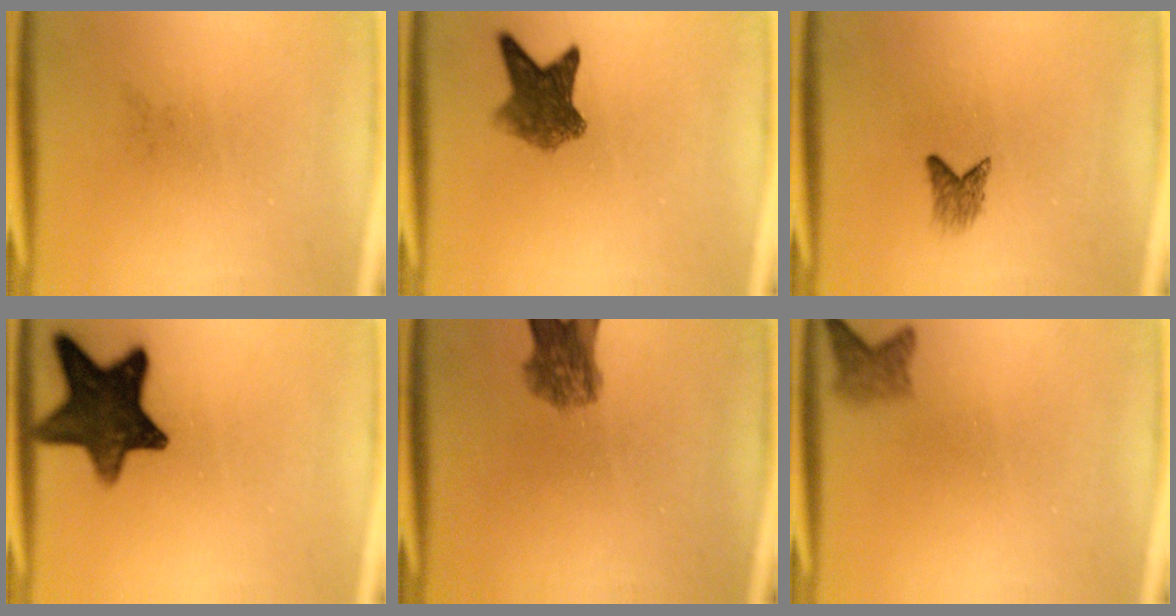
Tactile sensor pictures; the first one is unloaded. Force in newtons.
{"total": 6.3}
{"total": 1.9}
{"total": 13.6}
{"total": 5.6}
{"total": 2.1}